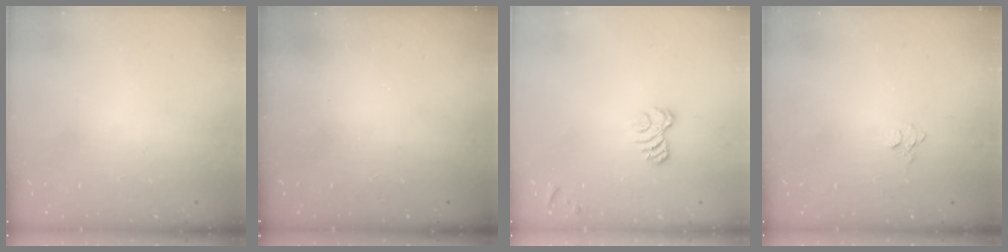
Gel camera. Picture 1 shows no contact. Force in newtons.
{"total": 2.3, "press": 2.1, "slide": 0.7}
{"total": 5.4, "press": 5.2, "slide": 1.3}
{"total": 4.8, "press": 4.8, "slide": 0.5}